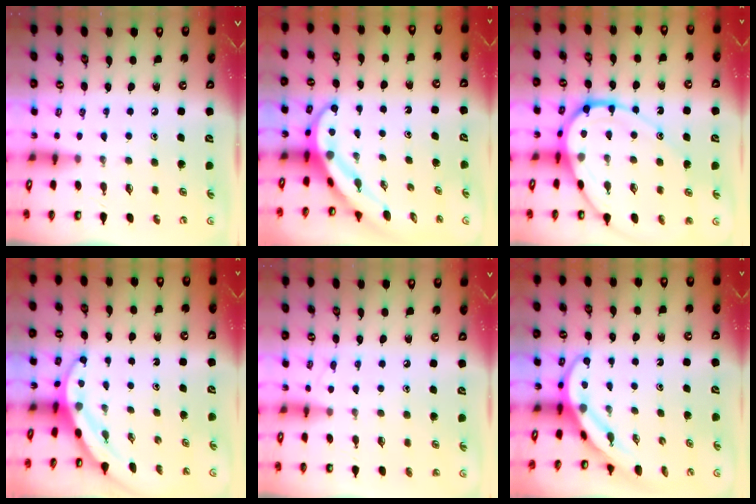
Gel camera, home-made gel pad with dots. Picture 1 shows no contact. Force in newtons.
{"total": 5.7, "press": 5.7, "slide": 0.5}
{"total": 15.0, "press": 14.9, "slide": 1.6}
{"total": 3.5, "press": 3.5, "slide": 0.1}
{"total": 5.1, "press": 5.0, "slide": 0.5}
{"total": 4.0, "press": 4.0, "slide": 0.4}